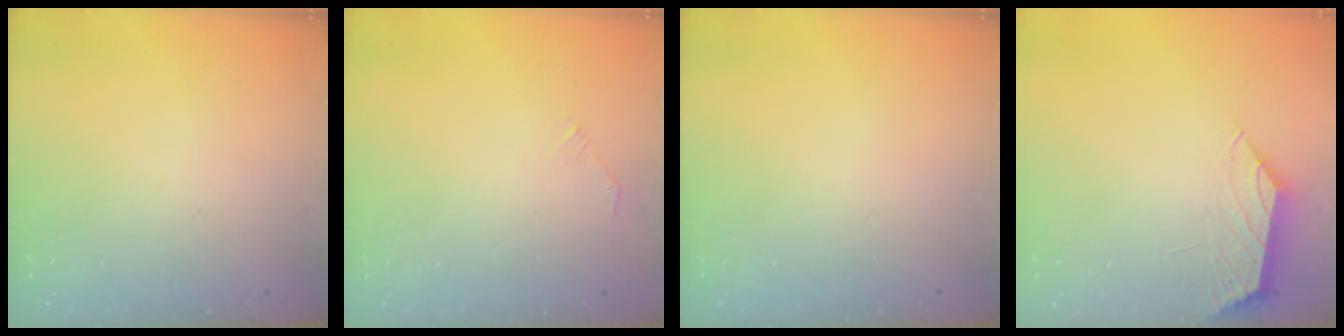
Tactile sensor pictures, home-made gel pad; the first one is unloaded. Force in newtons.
{"total": 2.4, "press": 2.4, "slide": 0.5}
{"total": 0.0}
{"total": 1.4, "press": 1.3, "slide": 0.5}